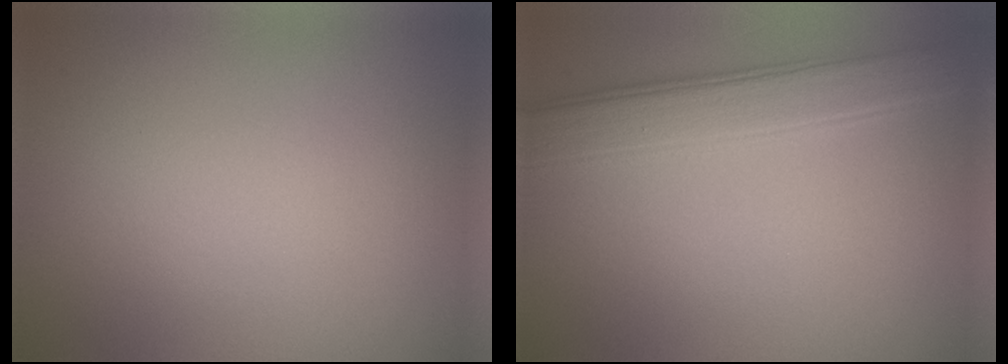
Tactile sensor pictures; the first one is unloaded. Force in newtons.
{"total": 4.6, "press": 4.6, "slide": 0.1}